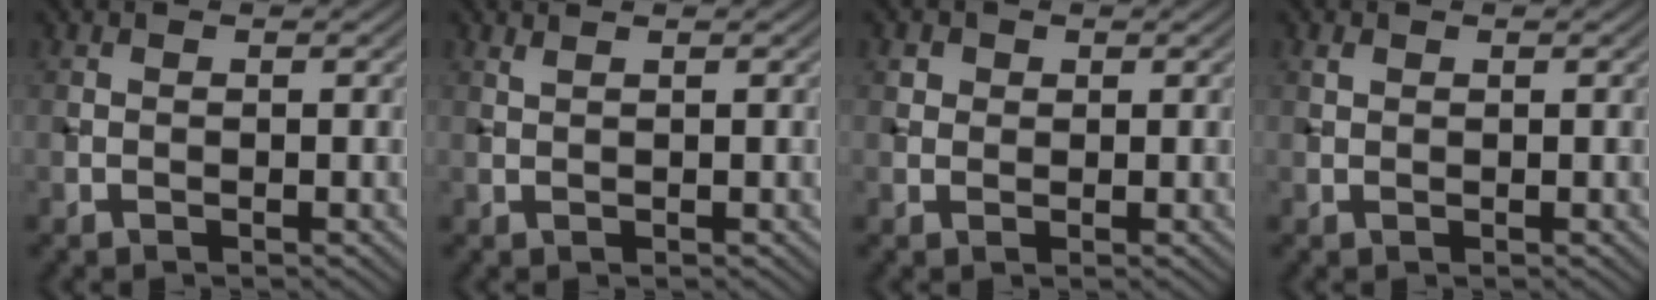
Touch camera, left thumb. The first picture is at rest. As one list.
[{"total": 0.8, "force": [0.7, 0.0, 0.4], "torque": [-0.012, 0.002, 0.011]}, {"total": 1.9, "force": [0.8, 1.6, 0.5], "torque": [-0.014, -0.008, 0.015]}, {"total": 0.7, "force": [0.4, 0.4, 0.4], "torque": [-0.011, 0.000, 0.009]}]